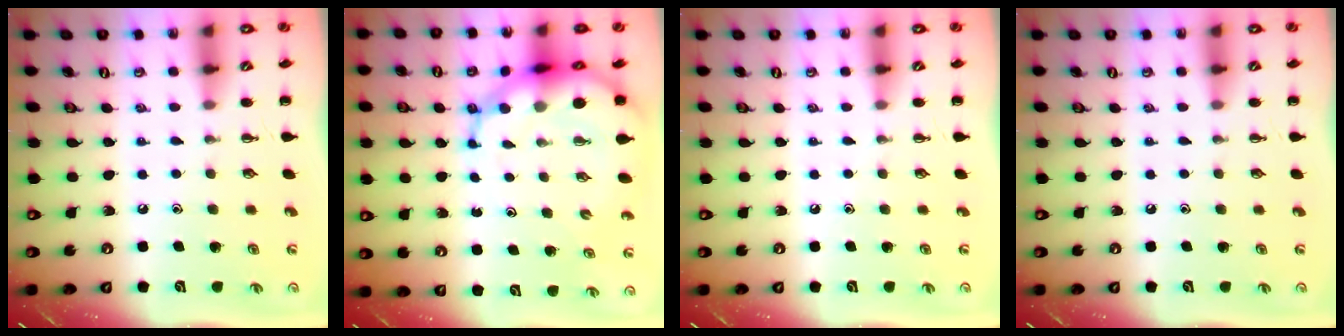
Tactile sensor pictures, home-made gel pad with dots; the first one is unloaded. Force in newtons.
{"total": 11.5, "press": 11.1, "slide": 3.2}
{"total": 0.0}
{"total": 0.0}